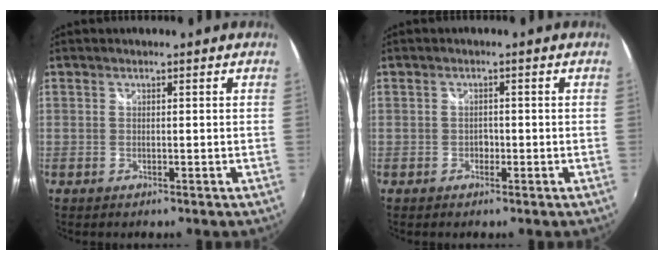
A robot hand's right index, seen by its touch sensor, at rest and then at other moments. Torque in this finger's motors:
{"motor_torque": [0.57, 0.32, 0.10, 0.01]}